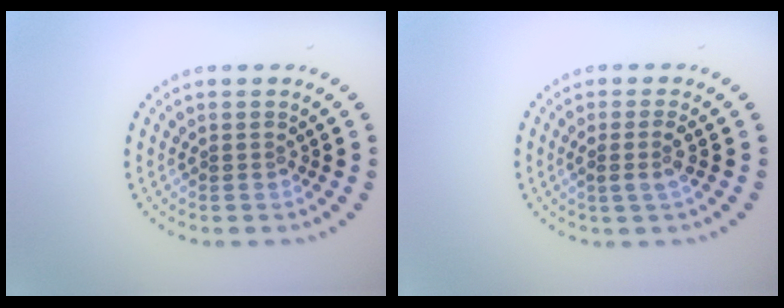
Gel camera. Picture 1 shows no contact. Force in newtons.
{"total": 1.5, "press": 1.3, "slide": 0.9}